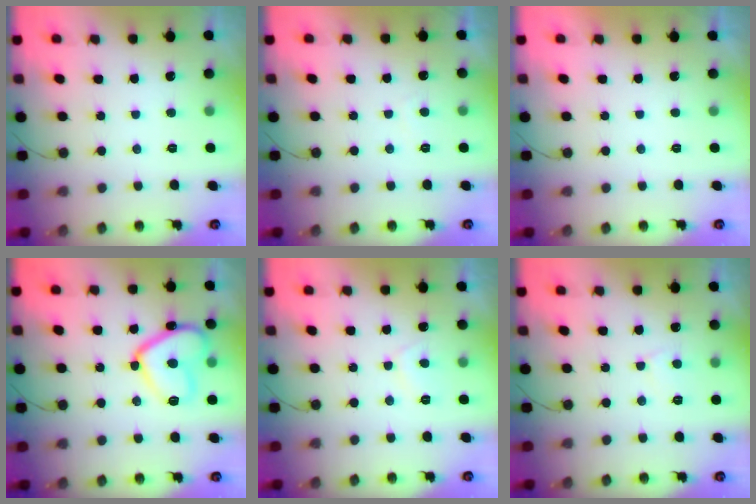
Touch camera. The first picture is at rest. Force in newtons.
{"total": 0.9, "press": 0.8, "slide": 0.4}
{"total": 2.3, "press": 2.3, "slide": 0.4}
{"total": 14.1, "press": 14.0, "slide": 1.2}
{"total": 2.6, "press": 2.5, "slide": 0.8}
{"total": 3.8, "press": 3.8, "slide": 0.4}